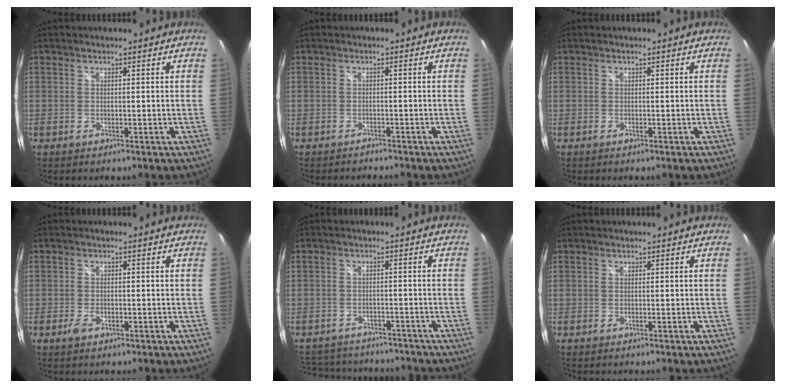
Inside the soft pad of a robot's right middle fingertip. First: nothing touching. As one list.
[{"total": 1.3, "force": [-1.3, 0.1, 0.0], "torque": [-0.003, -0.002, -0.021]}, {"total": 0.0}, {"total": 2.2, "force": [-1.2, 1.2, 1.4], "torque": [-0.029, -0.003, -0.021]}, {"total": 14.6, "force": [-12.5, 5.9, 4.9], "torque": [-0.116, 0.014, -0.170]}, {"total": 0.0}]